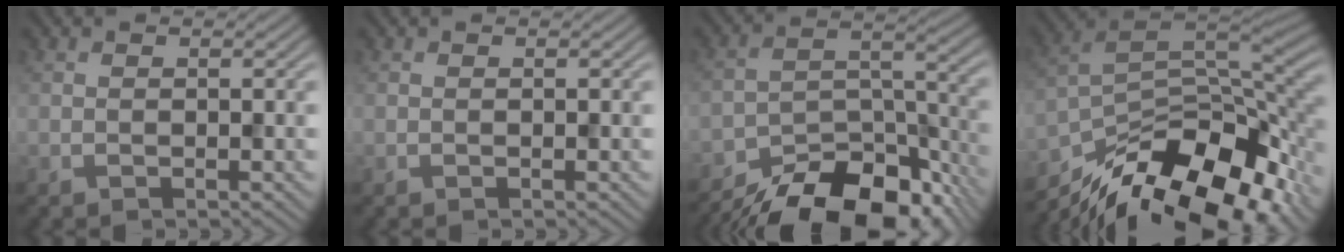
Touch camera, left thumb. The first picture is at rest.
{"total": 0.0}
{"total": 17.4, "force": [-14.3, 6.4, 7.5], "torque": [-0.140, -0.021, -0.205]}
{"total": 16.6, "force": [-11.0, 6.7, 10.4], "torque": [-0.205, -0.027, -0.181]}